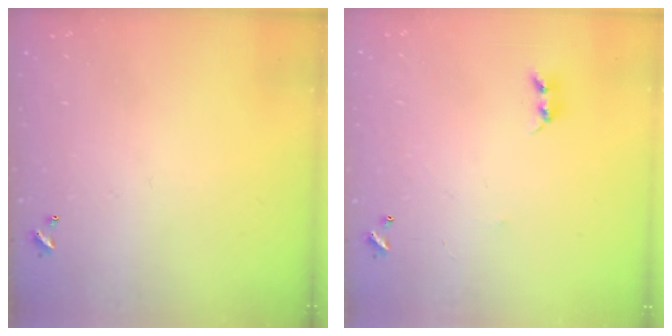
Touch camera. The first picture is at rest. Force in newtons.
{"total": 2.2, "press": 2.2, "slide": 0.4}